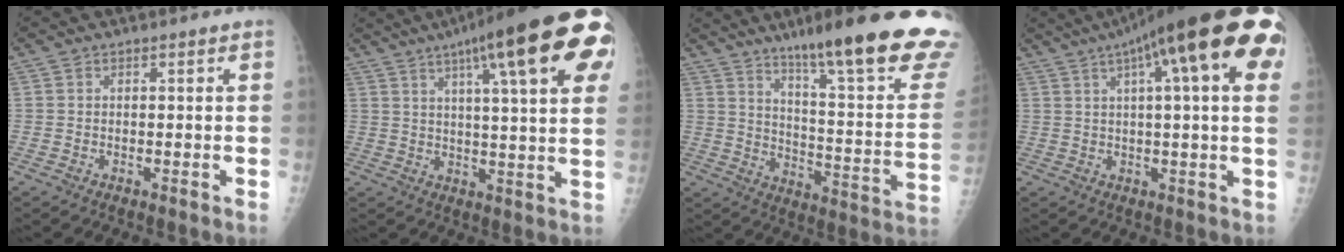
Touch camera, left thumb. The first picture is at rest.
{"total": 24.9, "force": [11.6, 4.8, 21.5], "torque": [-0.281, -0.002, 0.153]}
{"total": 29.5, "force": [20.7, 3.5, 20.8], "torque": [-0.234, -0.102, 0.290]}
{"total": 24.7, "force": [10.7, 5.5, 21.6], "torque": [-0.289, 0.030, 0.145]}